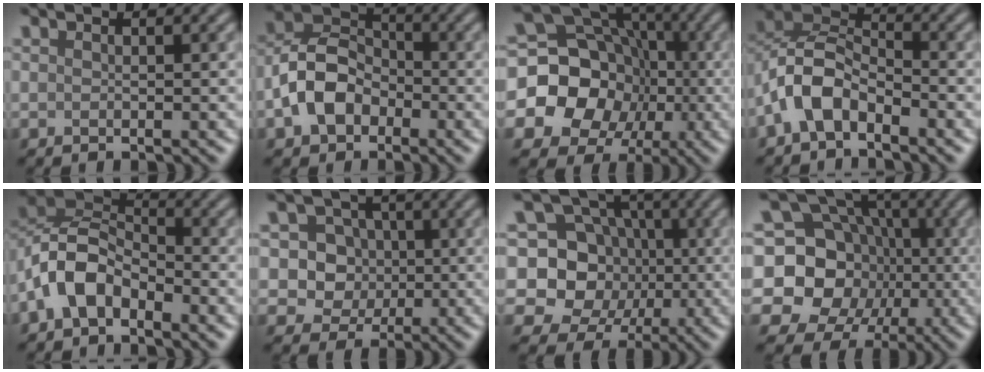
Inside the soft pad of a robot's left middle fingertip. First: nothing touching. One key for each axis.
{"total": 5.8, "fx": -2.0, "fy": 4.2, "fz": 3.5, "tx": -0.072, "ty": 0.009, "tz": -0.050}
{"total": 16.3, "fx": -1.8, "fy": 14.9, "fz": 6.4, "tx": -0.142, "ty": 0.014, "tz": -0.062}
{"total": 5.1, "fx": -2.8, "fy": 2.9, "fz": 3.2, "tx": -0.060, "ty": 0.015, "tz": -0.066}
{"total": 5.8, "fx": -3.0, "fy": 3.4, "fz": 3.6, "tx": -0.072, "ty": 0.013, "tz": -0.070}
{"total": 8.5, "fx": 2.1, "fy": 7.6, "fz": 3.0, "tx": -0.061, "ty": 0.038, "tz": 0.024}
{"total": 9.8, "fx": 0.6, "fy": 8.9, "fz": 4.1, "tx": -0.081, "ty": 0.032, "tz": -0.023}
{"total": 18.1, "fx": -0.4, "fy": 16.6, "fz": 7.0, "tx": -0.156, "ty": 0.031, "tz": -0.043}